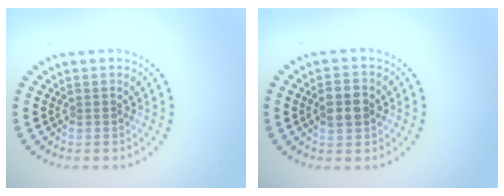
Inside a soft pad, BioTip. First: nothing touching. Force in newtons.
{"total": 2.9, "press": 2.9, "slide": 0.0}